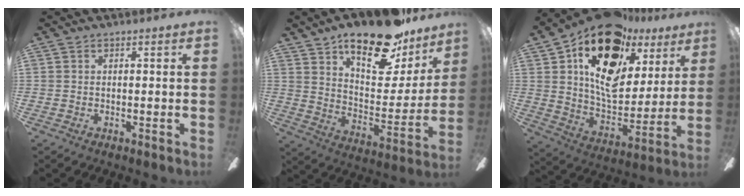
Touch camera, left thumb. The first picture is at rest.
{"total": 23.1, "force": [17.6, 8.6, 12.2], "torque": [-0.177, -0.117, 0.296]}
{"total": 21.4, "force": [11.8, 12.0, 13.2], "torque": [-0.225, -0.068, 0.207]}